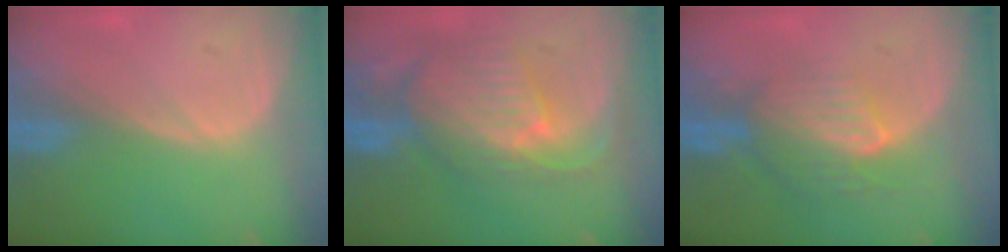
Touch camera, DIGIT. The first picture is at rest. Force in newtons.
{"total": 10.6, "press": 9.4, "slide": 4.9}
{"total": 8.0, "press": 7.3, "slide": 3.3}